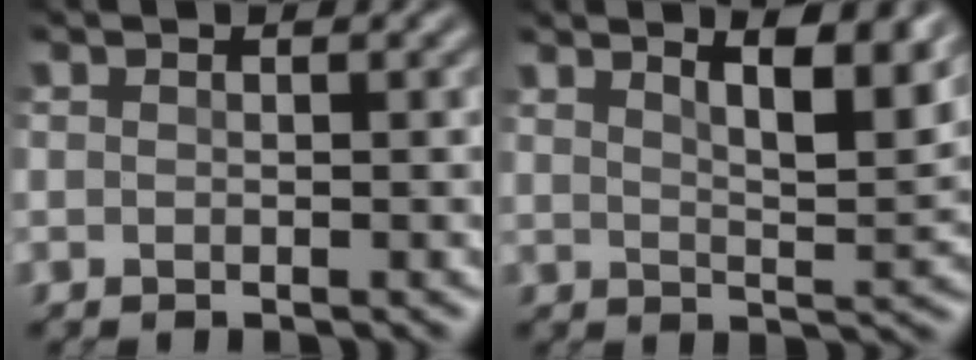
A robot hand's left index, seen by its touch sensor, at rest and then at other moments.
{"total": 6.4, "force": [4.2, 1.7, 4.6], "torque": [-0.059, 0.007, 0.051]}